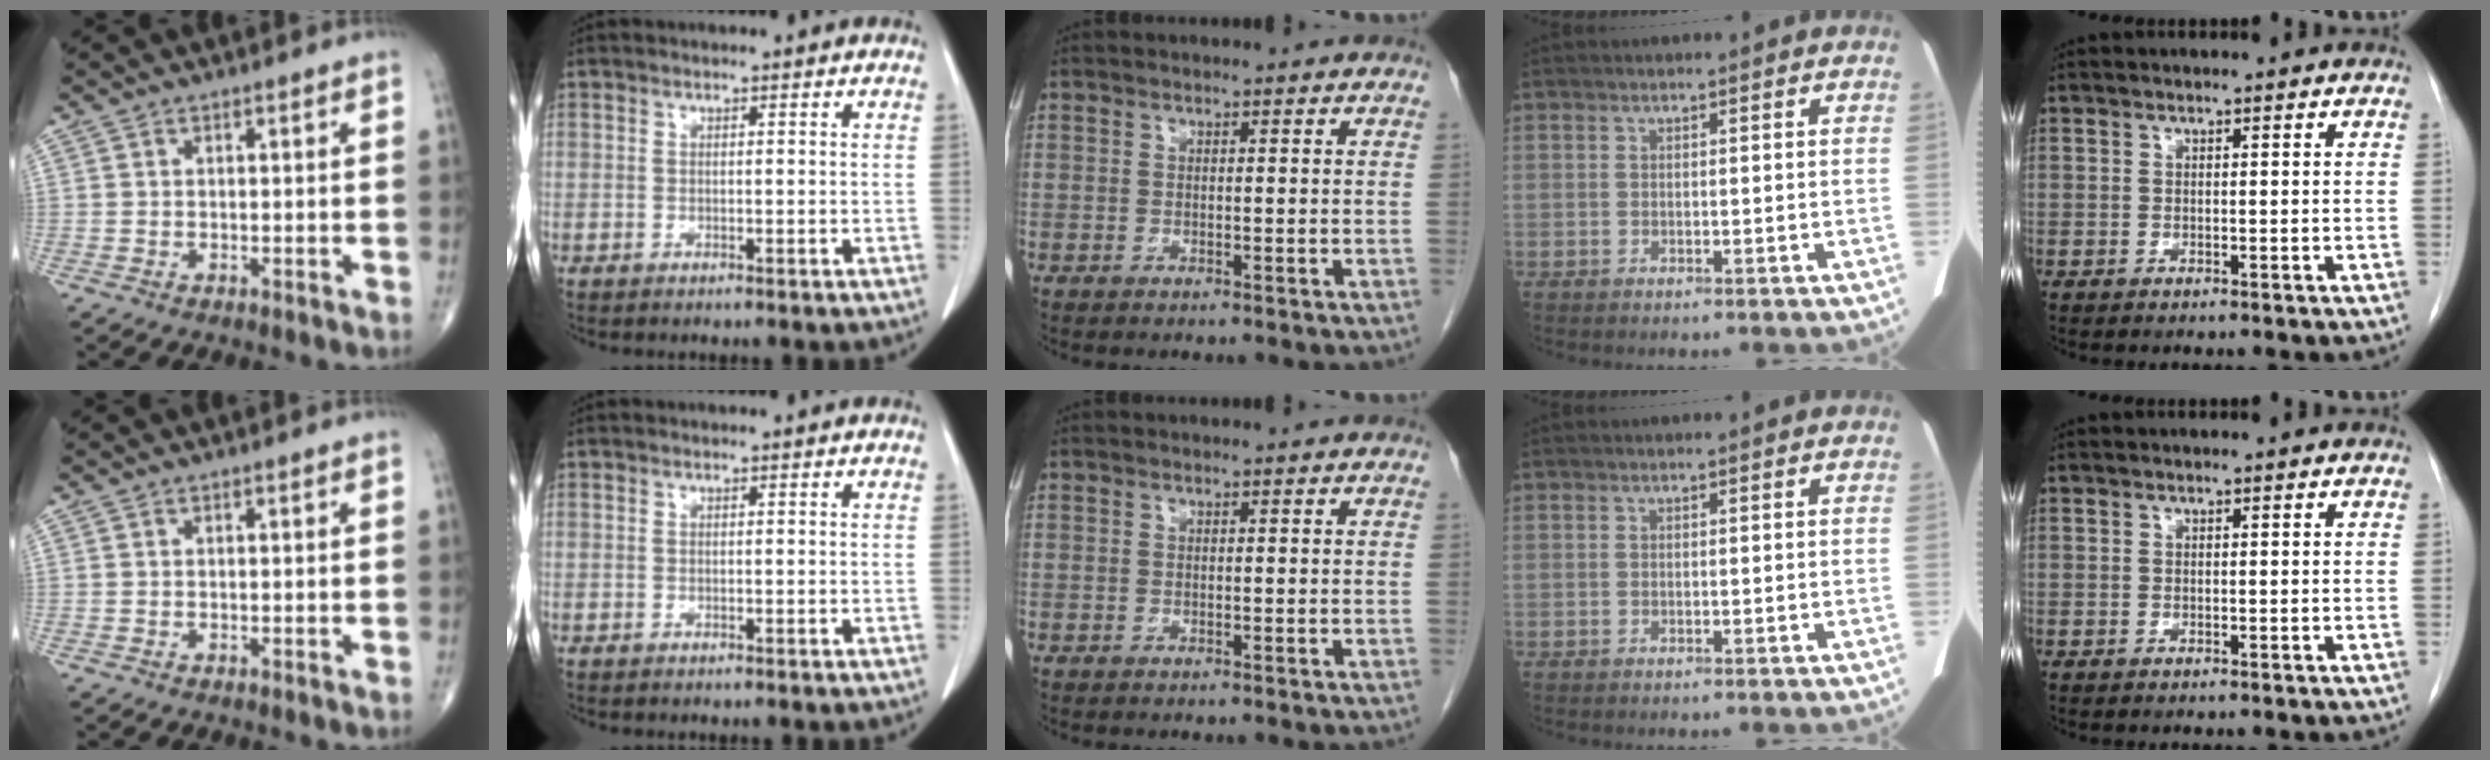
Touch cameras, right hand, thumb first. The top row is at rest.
{}